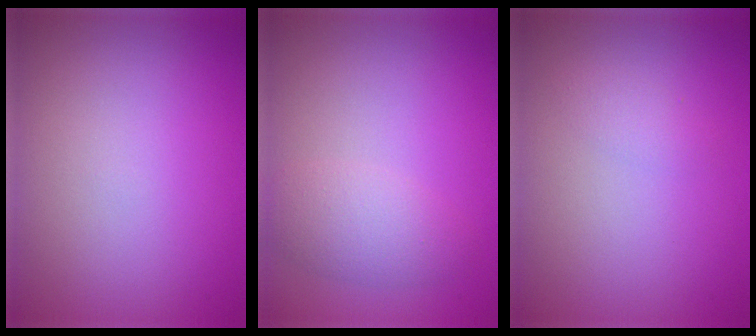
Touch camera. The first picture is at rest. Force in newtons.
{"total": 2.9, "press": 2.9, "slide": 0.1}
{"total": 1.0, "press": 1.0, "slide": 0.1}